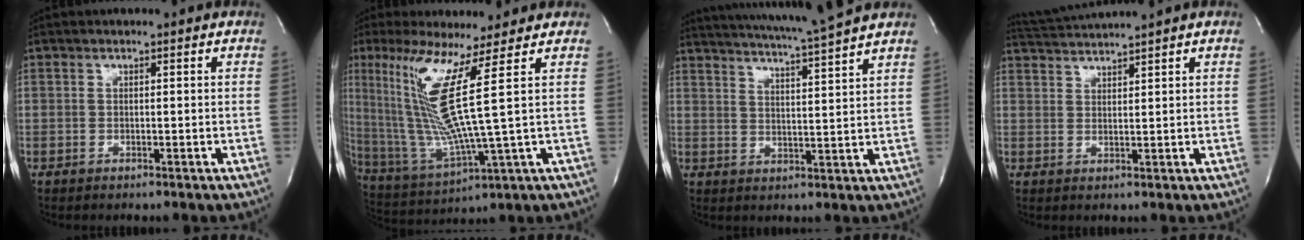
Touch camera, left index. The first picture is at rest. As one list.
[{"total": 12.6, "force": [4.2, -2.2, 11.7], "torque": [-0.246, -0.021, 0.088]}, {"total": 14.0, "force": [12.5, -1.7, 6.0], "torque": [-0.114, -0.022, 0.173]}, {"total": 4.6, "force": [4.2, -1.8, 0.6], "torque": [-0.016, 0.001, 0.084]}]